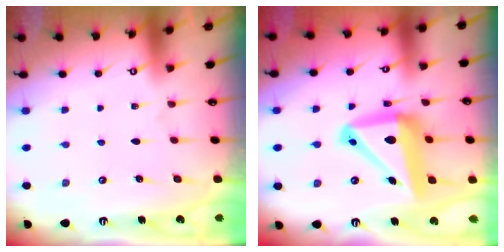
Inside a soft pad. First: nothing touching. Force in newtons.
{"total": 16.7, "press": 16.5, "slide": 2.5}